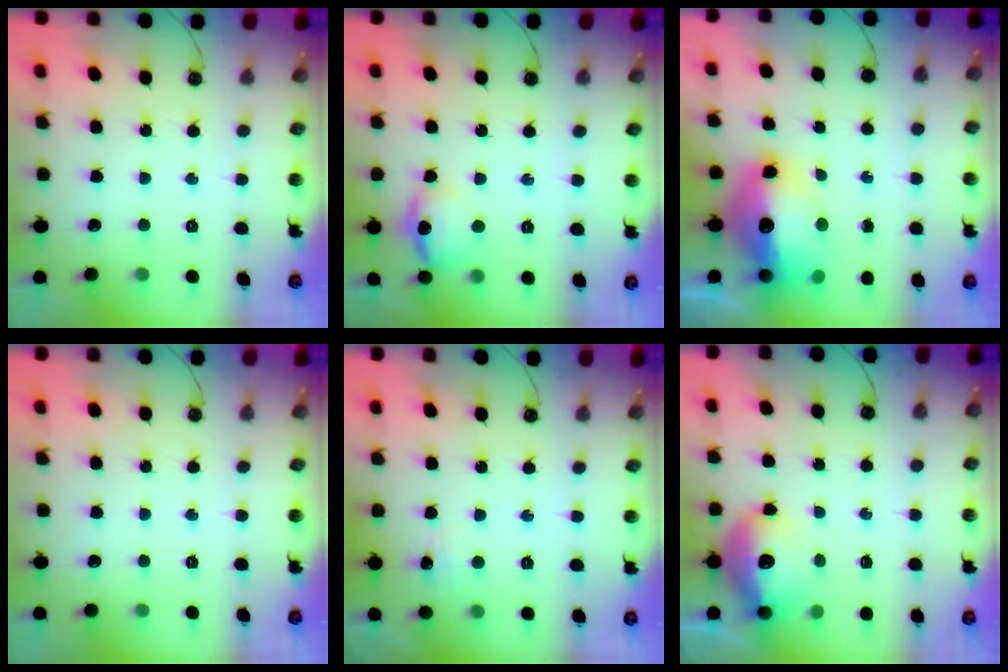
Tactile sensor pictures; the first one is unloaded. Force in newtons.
{"total": 12.0, "press": 11.9, "slide": 0.9}
{"total": 17.7, "press": 17.7, "slide": 1.7}
{"total": 0.0}
{"total": 5.2, "press": 5.1, "slide": 0.7}
{"total": 14.1, "press": 14.0, "slide": 1.1}